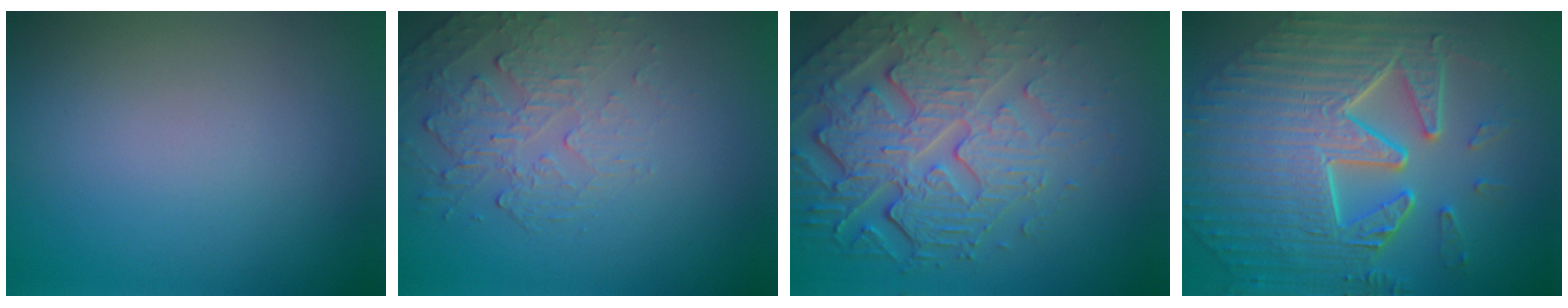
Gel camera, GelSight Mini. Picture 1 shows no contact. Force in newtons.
{"total": 2.2, "press": 1.4, "slide": 1.7}
{"total": 8.1, "press": 5.7, "slide": 5.8}
{"total": 10.7, "press": 7.3, "slide": 7.8}